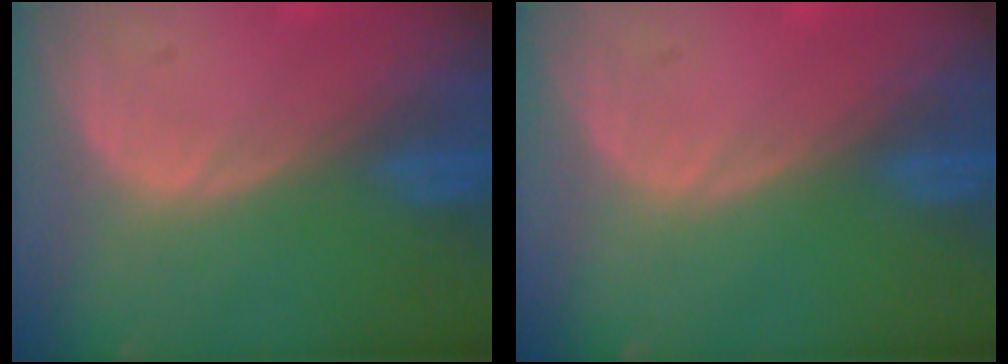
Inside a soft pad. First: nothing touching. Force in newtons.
{"total": 0.0}